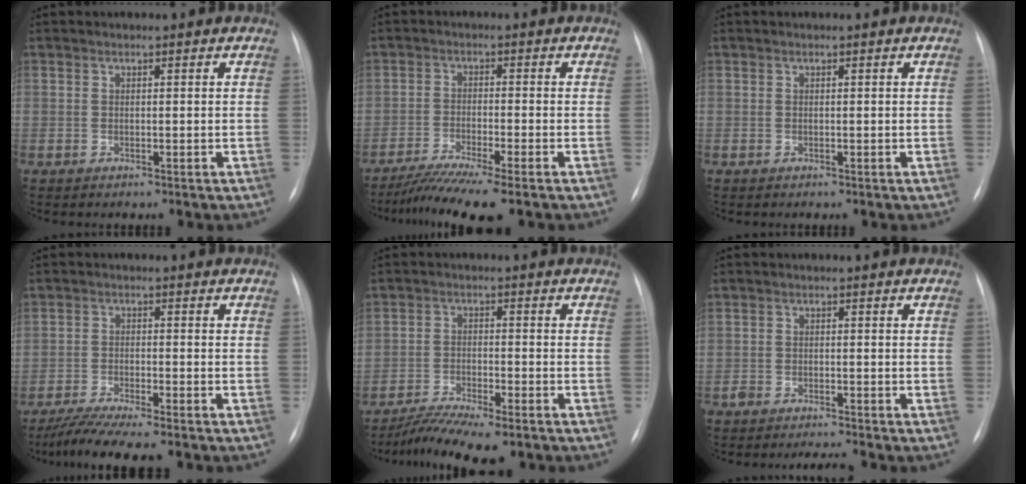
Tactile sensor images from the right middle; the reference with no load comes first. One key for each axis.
{"total": 7.7, "fx": -6.1, "fy": -0.8, "fz": 4.7, "tx": -0.080, "ty": -0.024, "tz": -0.103}
{"total": 0.0}
{"total": 7.7, "fx": -6.5, "fy": -0.2, "fz": 4.1, "tx": -0.067, "ty": -0.021, "tz": -0.108}
{"total": 8.7, "fx": -6.9, "fy": 1.2, "fz": 5.1, "tx": -0.087, "ty": -0.017, "tz": -0.116}
{"total": 3.1, "fx": -3.0, "fy": -0.3, "fz": 1.0, "tx": -0.018, "ty": -0.010, "tz": -0.050}